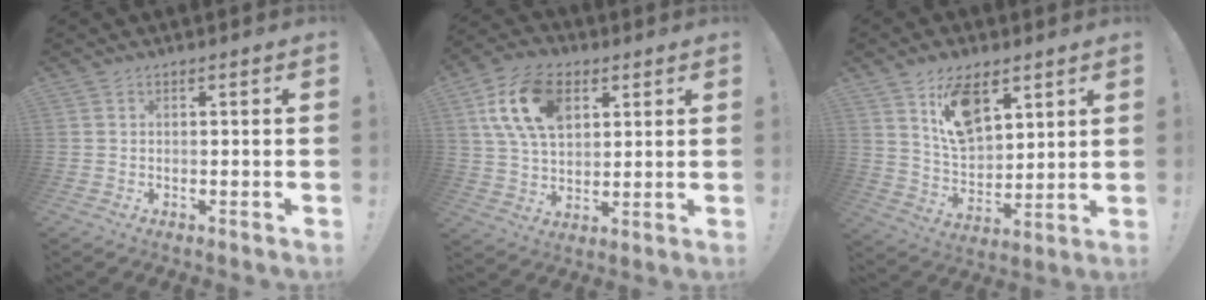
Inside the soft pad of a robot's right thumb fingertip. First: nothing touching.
{"total": 17.4, "force": [7.0, 10.9, 11.6], "torque": [-0.209, -0.010, 0.131]}
{"total": 12.7, "force": [7.7, 7.1, 7.0], "torque": [-0.120, -0.033, 0.148]}